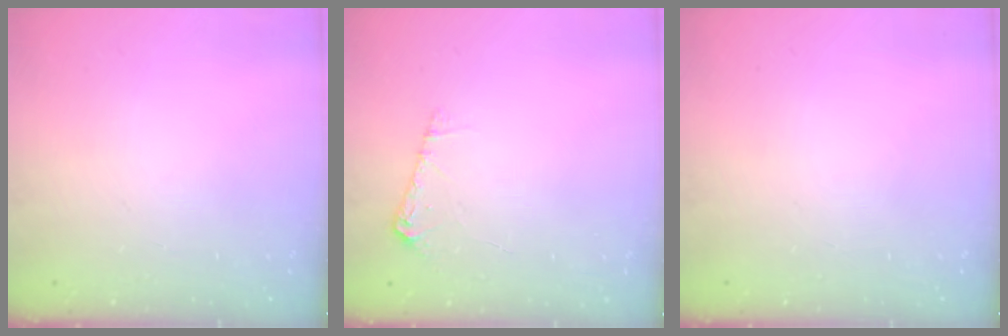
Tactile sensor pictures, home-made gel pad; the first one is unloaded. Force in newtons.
{"total": 5.7, "press": 5.7, "slide": 0.5}
{"total": 0.0}